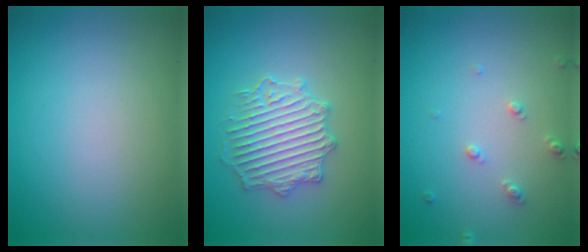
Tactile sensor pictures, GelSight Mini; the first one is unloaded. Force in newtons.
{"total": 4.2, "press": 4.1, "slide": 1.0}
{"total": 1.3, "press": 1.2, "slide": 0.3}